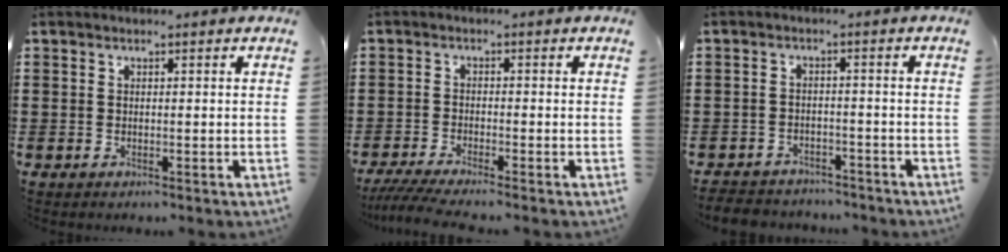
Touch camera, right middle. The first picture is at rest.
{"total": 3.0, "force": [-2.5, -0.1, 1.5], "torque": [-0.042, -0.012, -0.052]}
{"total": 3.2, "force": [-3.1, 0.6, 0.0], "torque": [-0.007, -0.002, -0.066]}